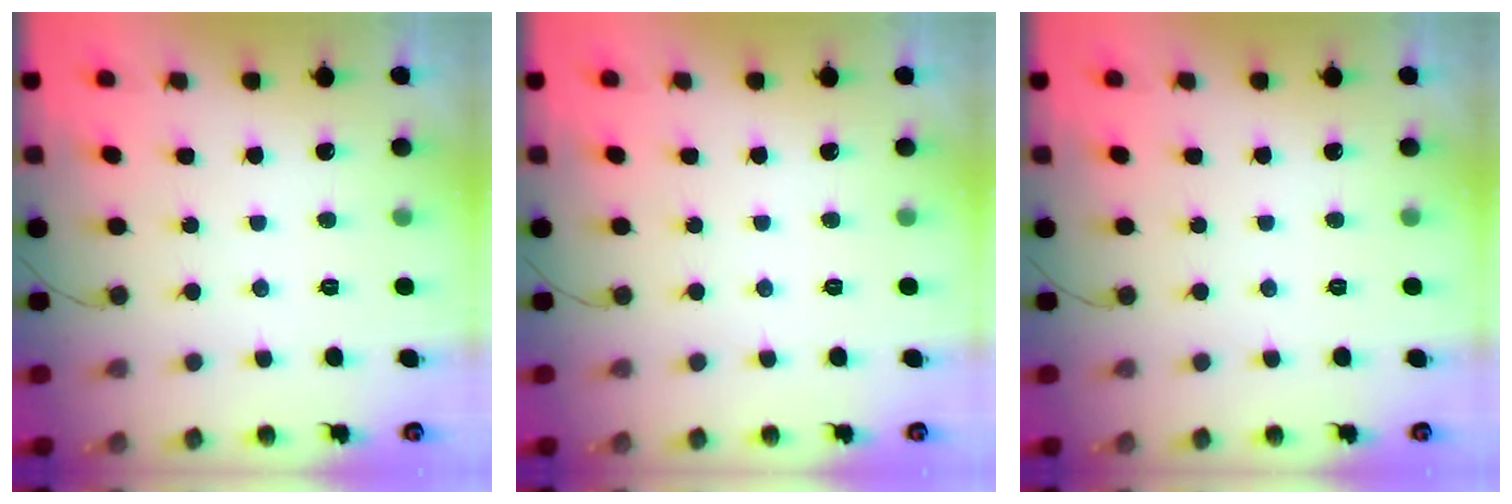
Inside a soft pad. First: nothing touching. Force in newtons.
{"total": 0.0}
{"total": 0.0}